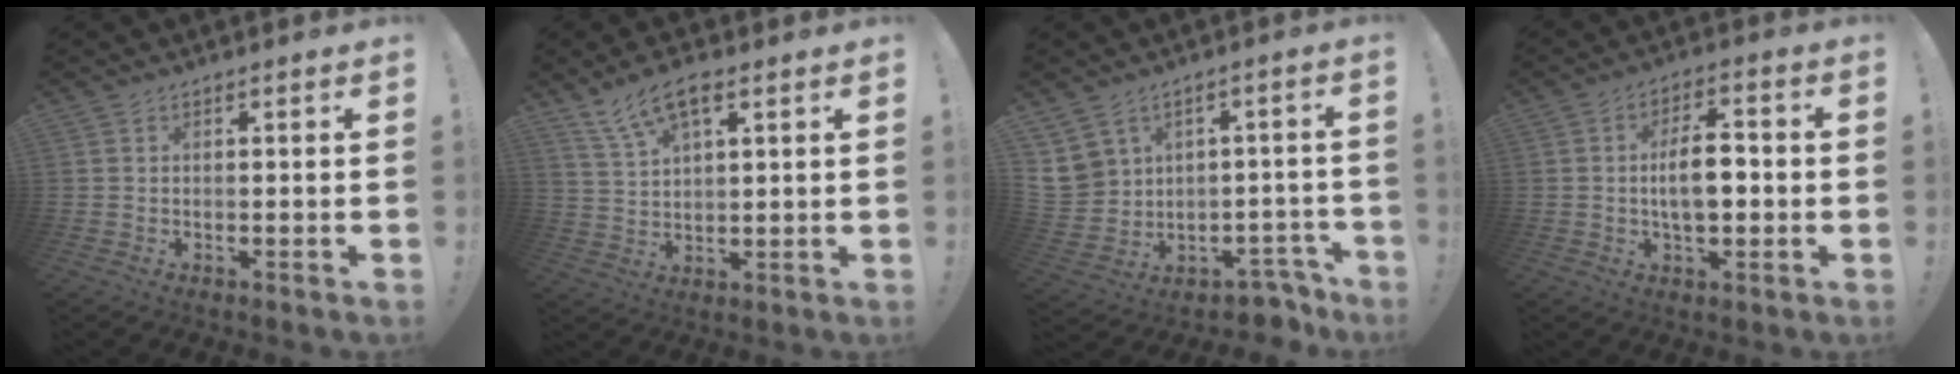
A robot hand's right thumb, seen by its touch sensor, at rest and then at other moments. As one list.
[{"total": 9.1, "force": [5.3, 3.7, 6.4], "torque": [-0.115, -0.014, 0.101]}, {"total": 7.1, "force": [0.5, 6.4, 3.0], "torque": [-0.059, -0.001, 0.027]}, {"total": 9.5, "force": [-0.9, 4.9, 8.1], "torque": [-0.140, 0.004, -0.023]}]